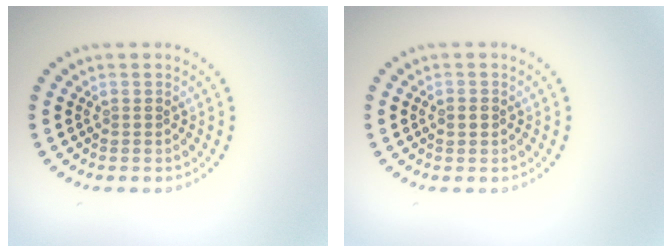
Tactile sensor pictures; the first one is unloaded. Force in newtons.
{"total": 1.2, "press": 1.2, "slide": 0.0}